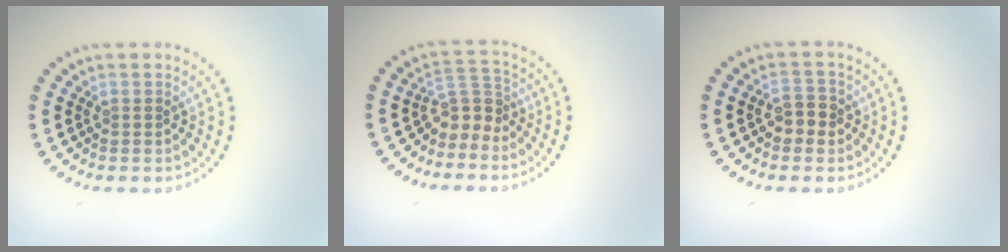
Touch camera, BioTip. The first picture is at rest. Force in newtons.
{"total": 2.8, "press": 2.0, "slide": 2.0}
{"total": 2.1, "press": 2.1, "slide": 0.4}